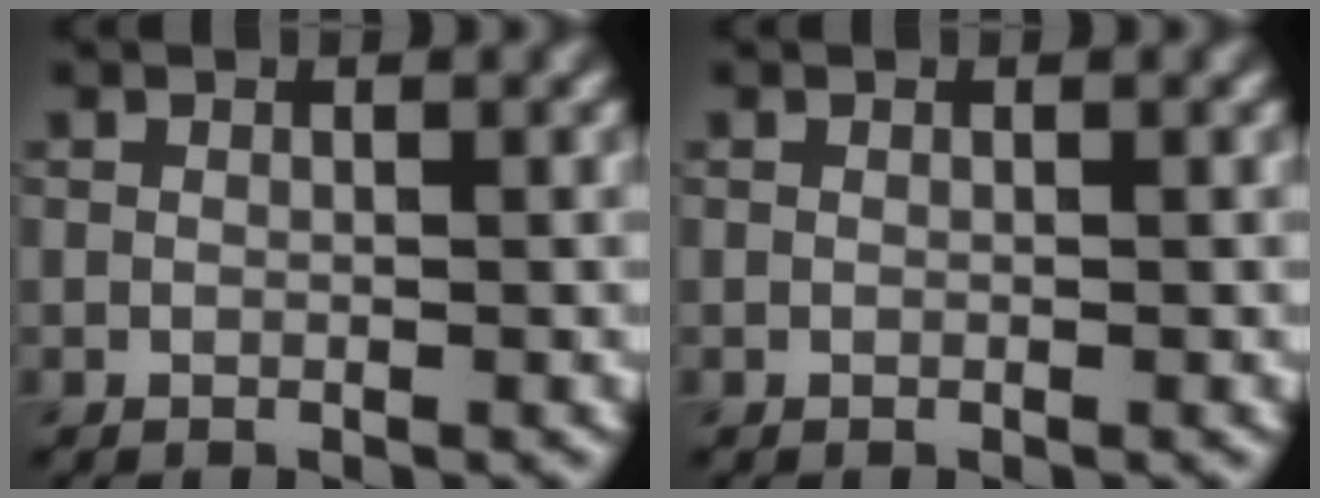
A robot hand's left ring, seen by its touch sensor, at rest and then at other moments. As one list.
[{"total": 0.0}]